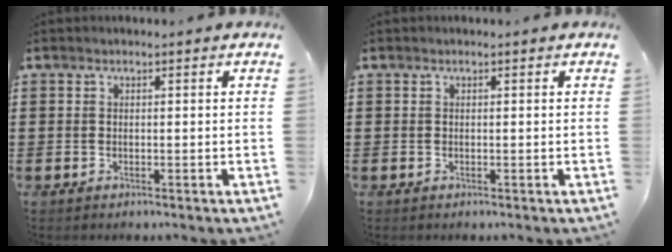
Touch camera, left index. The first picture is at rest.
{"total": 0.0}